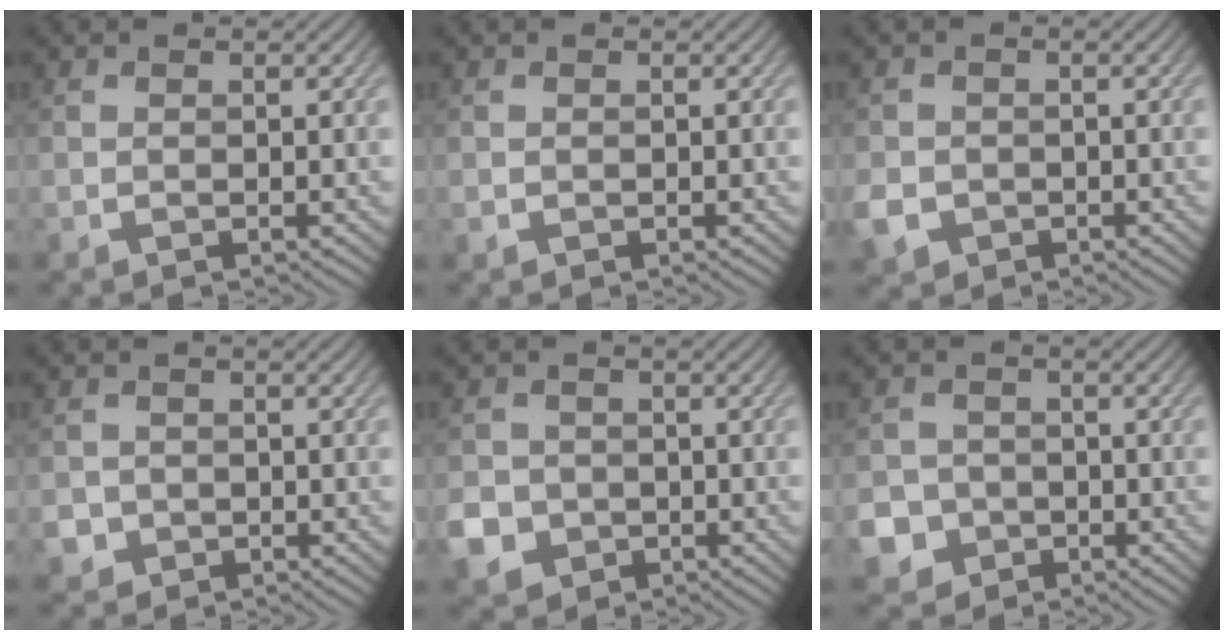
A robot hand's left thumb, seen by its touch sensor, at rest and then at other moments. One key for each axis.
{"total": 0.7, "fx": -0.3, "fy": 0.6, "fz": 0.2, "tx": -0.006, "ty": -0.006, "tz": -0.007}
{"total": 4.0, "fx": -1.8, "fy": 3.2, "fz": 1.6, "tx": -0.045, "ty": -0.012, "tz": -0.040}
{"total": 2.8, "fx": -1.2, "fy": 2.5, "fz": 0.6, "tx": -0.017, "ty": -0.012, "tz": -0.024}
{"total": 5.5, "fx": -2.1, "fy": 4.7, "fz": 1.9, "tx": -0.053, "ty": -0.016, "tz": -0.051}
{"total": 6.7, "fx": -3.2, "fy": 5.7, "fz": 1.5, "tx": -0.041, "ty": -0.022, "tz": -0.075}